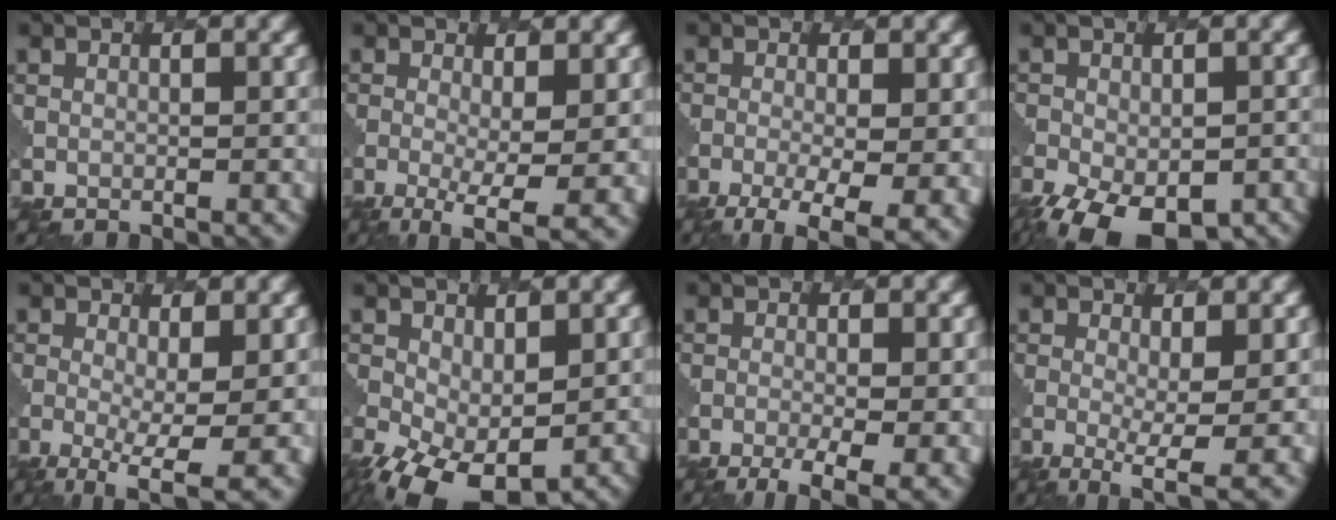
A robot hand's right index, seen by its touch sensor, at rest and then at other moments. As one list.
[{"total": 5.6, "force": [-1.2, 1.5, 5.2], "torque": [-0.097, -0.011, -0.016]}, {"total": 7.4, "force": [-3.4, 2.6, 6.1], "torque": [-0.105, -0.023, -0.046]}, {"total": 10.8, "force": [-7.0, 5.2, 6.4], "torque": [-0.115, -0.041, -0.097]}, {"total": 6.9, "force": [-1.7, 2.1, 6.4], "torque": [-0.112, -0.015, -0.023]}, {"total": 7.0, "force": [-2.2, 4.0, 5.3], "torque": [-0.125, -0.026, -0.030]}, {"total": 5.4, "force": [-2.5, 1.7, 4.5], "torque": [-0.078, -0.012, -0.034]}, {"total": 5.3, "force": [-0.7, 1.3, 5.1], "torque": [-0.091, -0.014, -0.010]}]